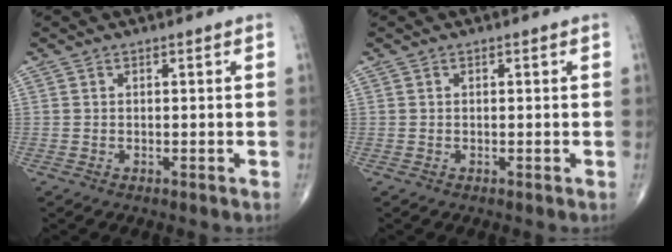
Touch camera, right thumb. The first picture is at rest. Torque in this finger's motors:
{"motor_torque": [-0.34, -0.21, -0.31, -0.14, 0.00]}